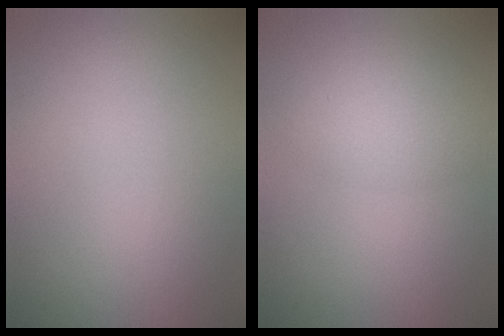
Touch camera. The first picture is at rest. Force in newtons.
{"total": 2.6, "press": 2.6, "slide": 0.2}